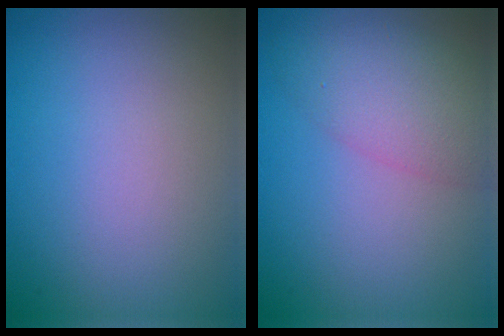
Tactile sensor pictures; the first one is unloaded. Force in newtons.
{"total": 5.3, "press": 5.2, "slide": 0.4}